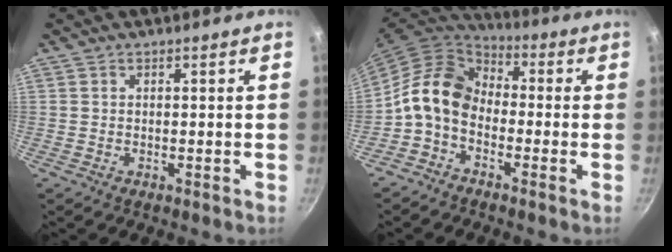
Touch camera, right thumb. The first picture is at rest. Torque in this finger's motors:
{"motor_torque": [1.43, 2.25, 0.68, -0.98, 0.12]}